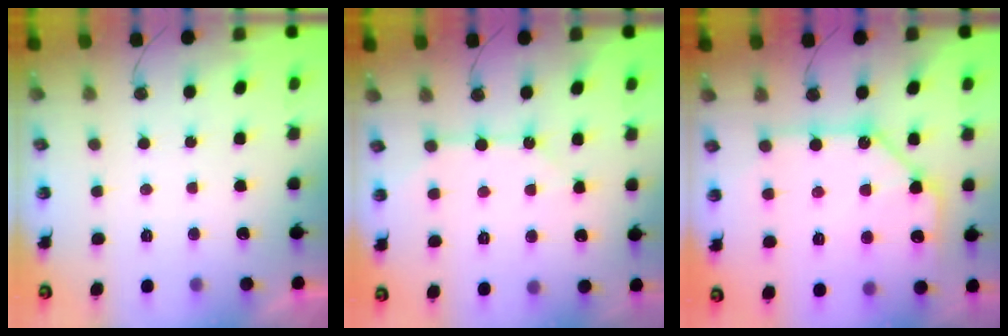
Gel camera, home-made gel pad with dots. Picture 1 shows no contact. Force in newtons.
{"total": 8.0, "press": 8.0, "slide": 0.8}
{"total": 14.2, "press": 14.2, "slide": 1.5}